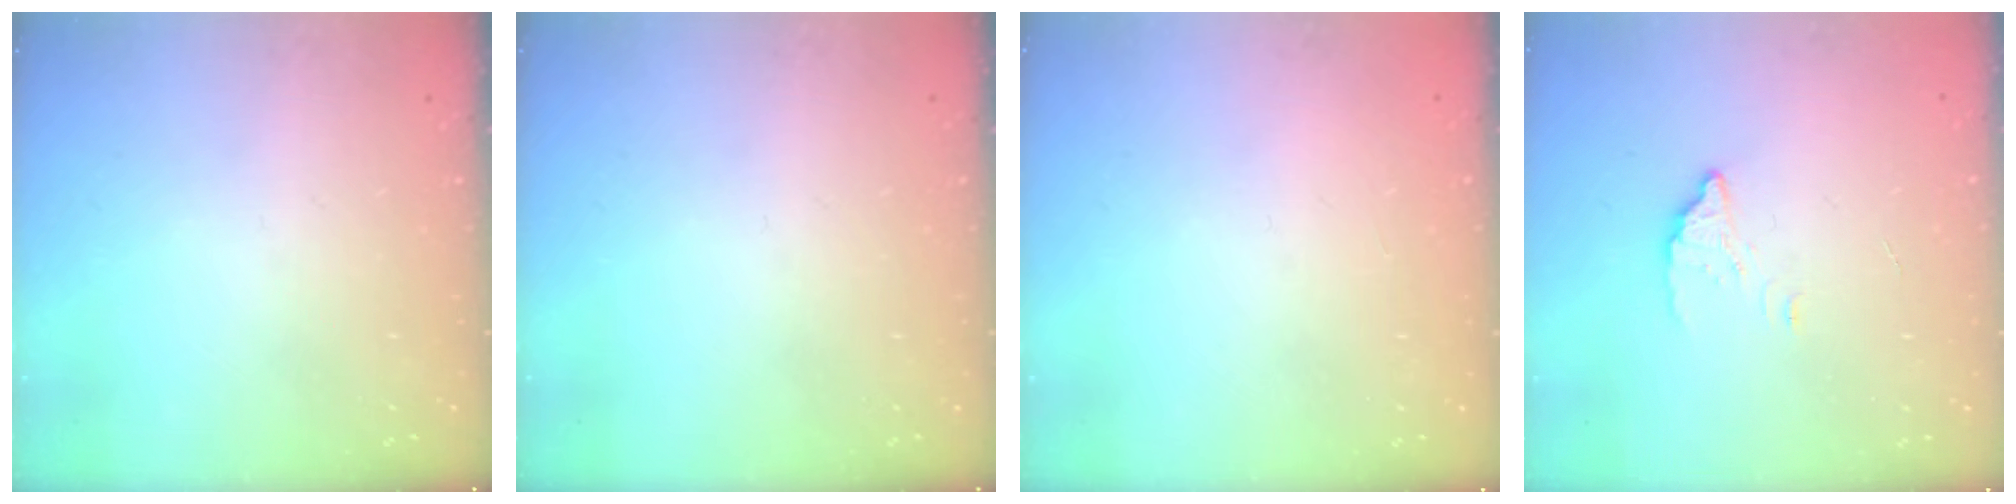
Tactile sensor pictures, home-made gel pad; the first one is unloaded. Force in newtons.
{"total": 0.0}
{"total": 2.1, "press": 2.1, "slide": 0.1}
{"total": 2.3, "press": 2.3, "slide": 0.2}